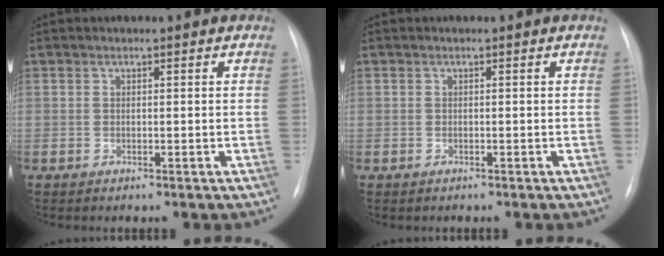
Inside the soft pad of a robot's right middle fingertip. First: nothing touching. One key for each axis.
{"total": 0.0}